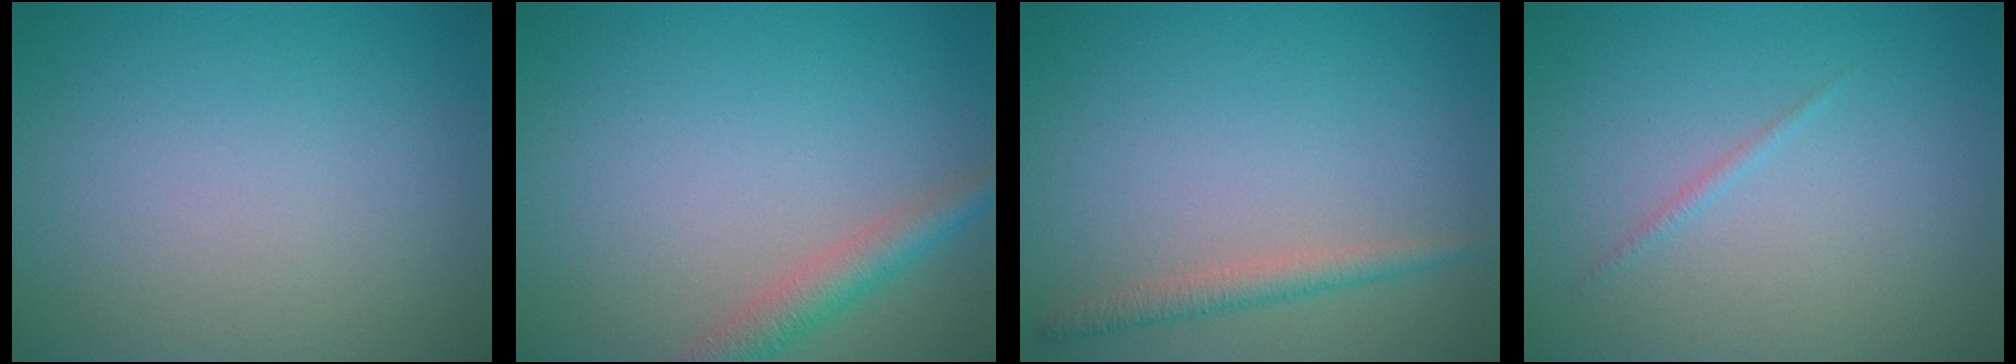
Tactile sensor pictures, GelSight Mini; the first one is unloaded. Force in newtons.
{"total": 2.8, "press": 2.8, "slide": 0.1}
{"total": 1.9, "press": 1.9, "slide": 0.0}
{"total": 0.5, "press": 0.5, "slide": 0.1}